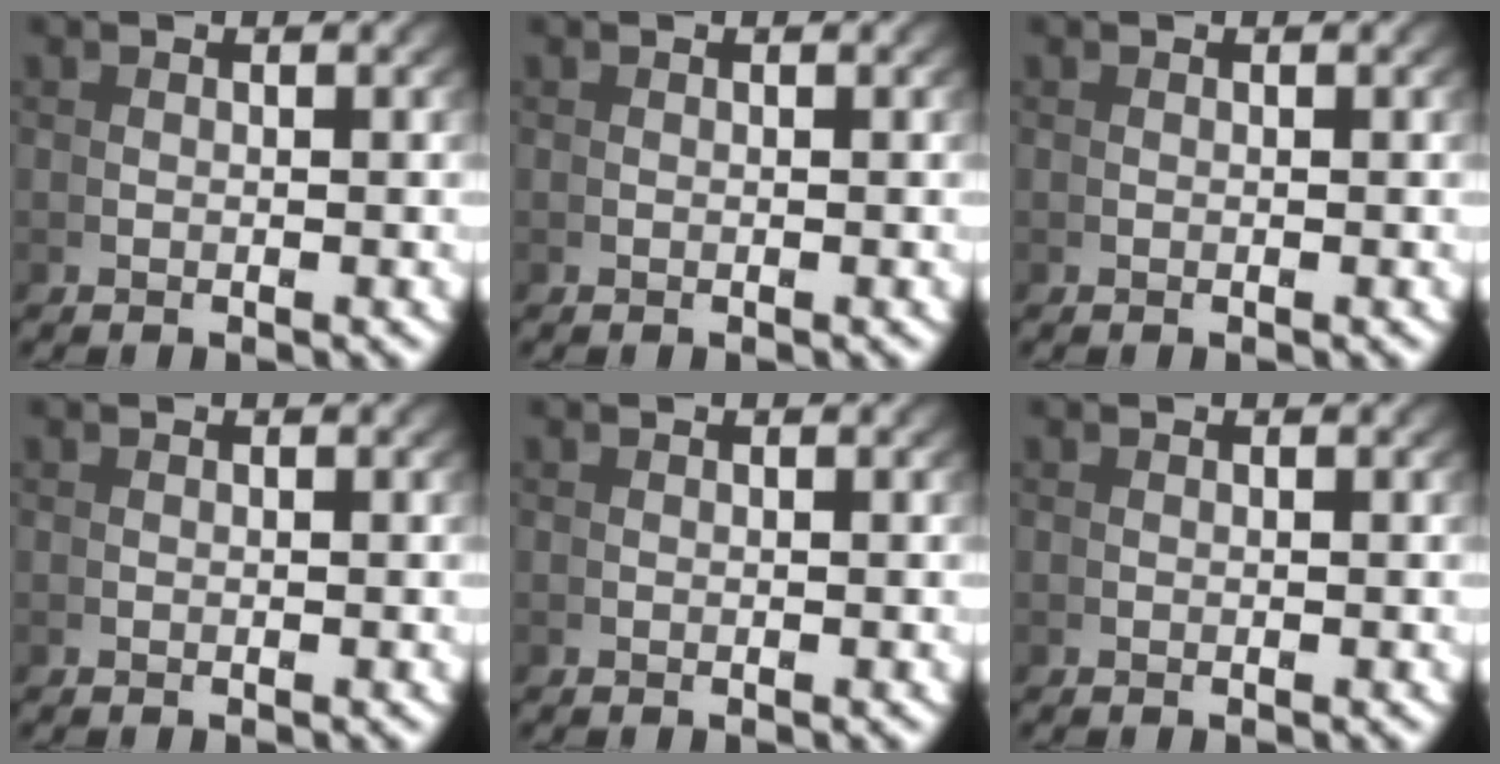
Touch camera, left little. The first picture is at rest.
{"total": 0.0}
{"total": 0.0}
{"total": 0.0}
{"total": 0.0}
{"total": 0.0}